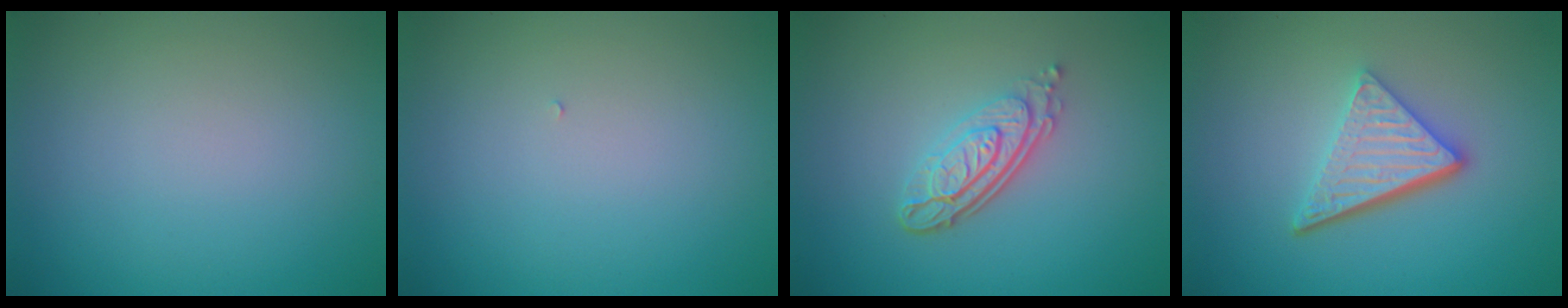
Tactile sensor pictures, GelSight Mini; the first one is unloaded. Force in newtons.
{"total": 0.0}
{"total": 4.3, "press": 3.0, "slide": 3.1}
{"total": 4.8, "press": 3.4, "slide": 3.4}